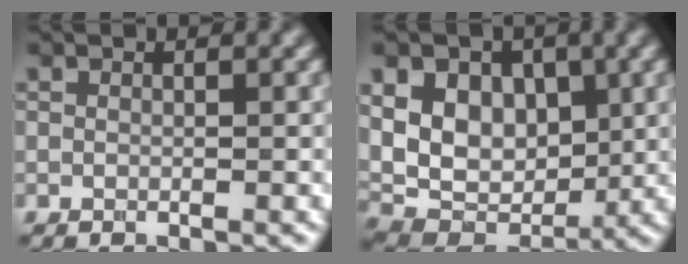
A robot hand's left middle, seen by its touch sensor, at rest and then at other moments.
{"total": 9.5, "force": [2.4, 6.8, 6.1], "torque": [-0.105, 0.008, 0.035]}